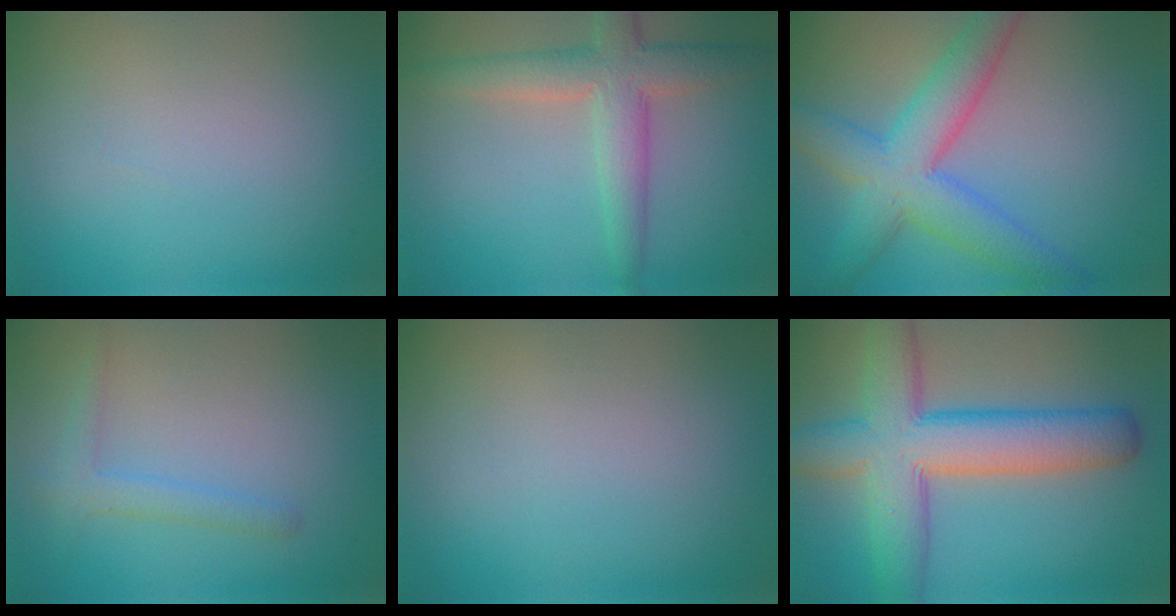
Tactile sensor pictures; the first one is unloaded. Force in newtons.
{"total": 4.9, "press": 4.9, "slide": 0.2}
{"total": 6.8, "press": 6.8, "slide": 0.3}
{"total": 1.9, "press": 1.9, "slide": 0.1}
{"total": 0.0}
{"total": 9.2, "press": 9.2, "slide": 0.5}